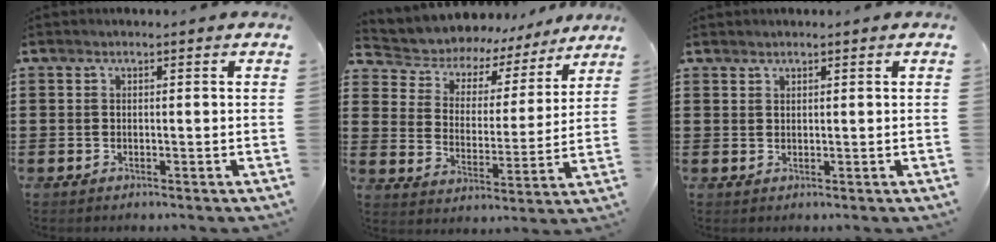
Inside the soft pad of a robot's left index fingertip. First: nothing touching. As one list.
[{"total": 5.2, "force": [4.9, 1.8, 0.2], "torque": [-0.038, -0.042, 0.079]}, {"total": 1.0, "force": [0.9, 0.3, 0.1], "torque": [-0.004, 0.001, 0.018]}]